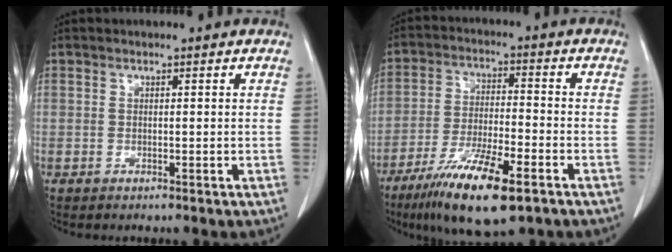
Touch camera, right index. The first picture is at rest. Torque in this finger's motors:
{"motor_torque": [1.09, -1.05, 0.73, 0.15]}